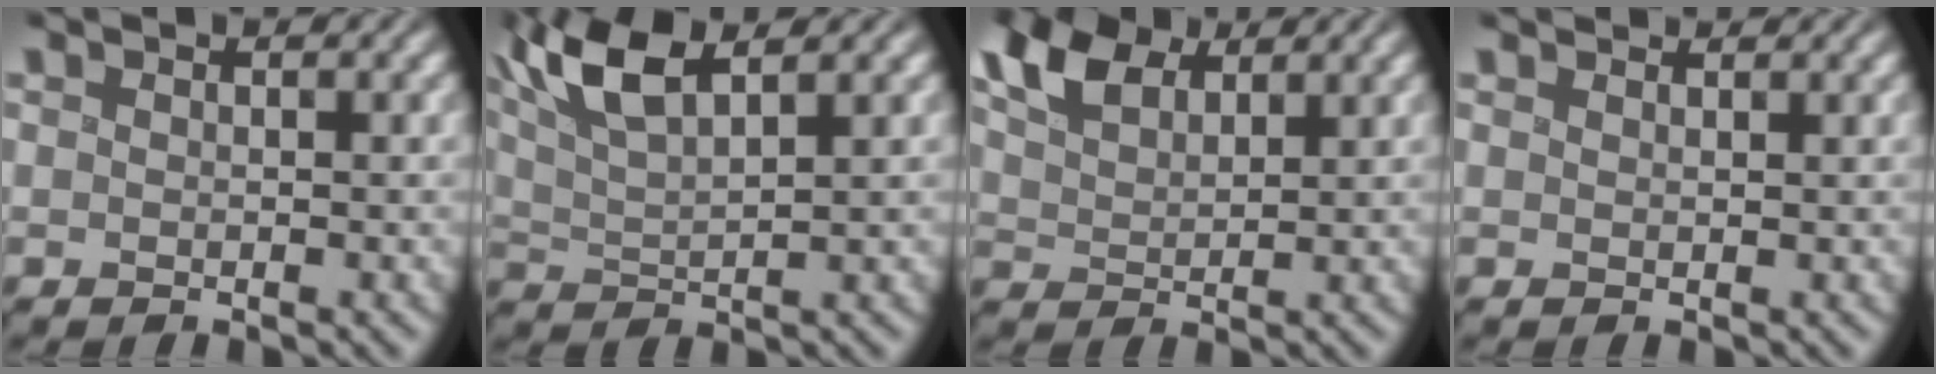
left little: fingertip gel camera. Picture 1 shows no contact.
{"total": 6.3, "force": [3.5, 1.7, 4.9], "torque": [-0.117, 0.023, 0.069]}
{"total": 6.2, "force": [3.7, 3.3, 3.6], "torque": [-0.104, 0.016, 0.073]}
{"total": 1.4, "force": [1.4, 0.1, 0.3], "torque": [-0.012, 0.009, 0.021]}